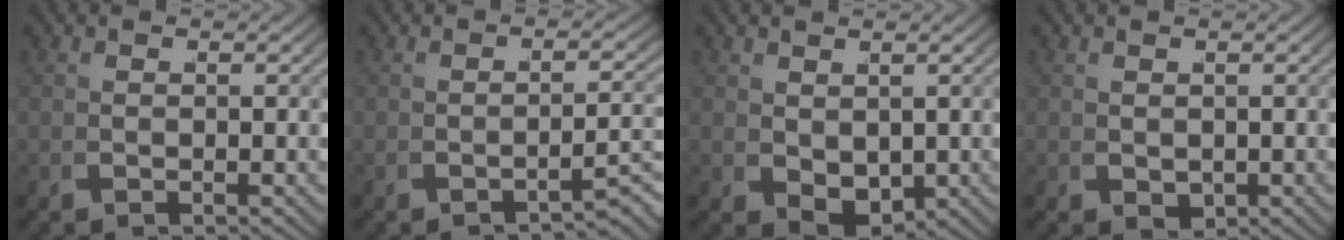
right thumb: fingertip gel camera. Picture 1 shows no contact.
{"total": 3.1, "force": [-2.2, 0.6, 2.1], "torque": [-0.033, 0.002, -0.030]}
{"total": 3.2, "force": [0.4, 2.2, 2.3], "torque": [-0.046, -0.023, 0.028]}
{"total": 1.4, "force": [0.2, 1.1, 0.9], "torque": [-0.018, -0.014, 0.017]}